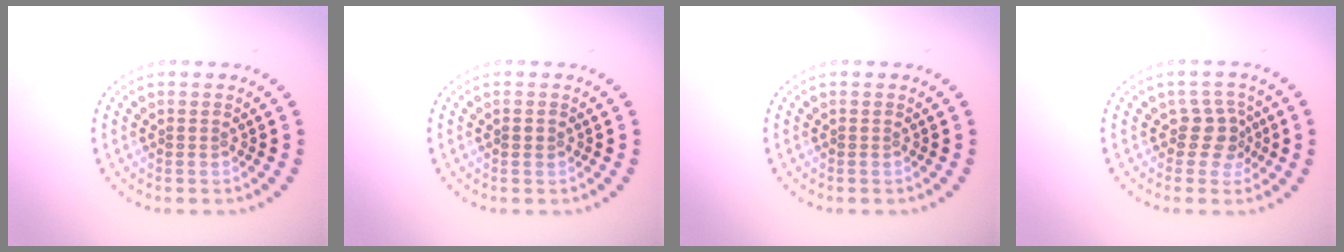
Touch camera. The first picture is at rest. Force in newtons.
{"total": 0.9, "press": 0.9, "slide": 0.1}
{"total": 0.0}
{"total": 2.5, "press": 1.9, "slide": 1.6}